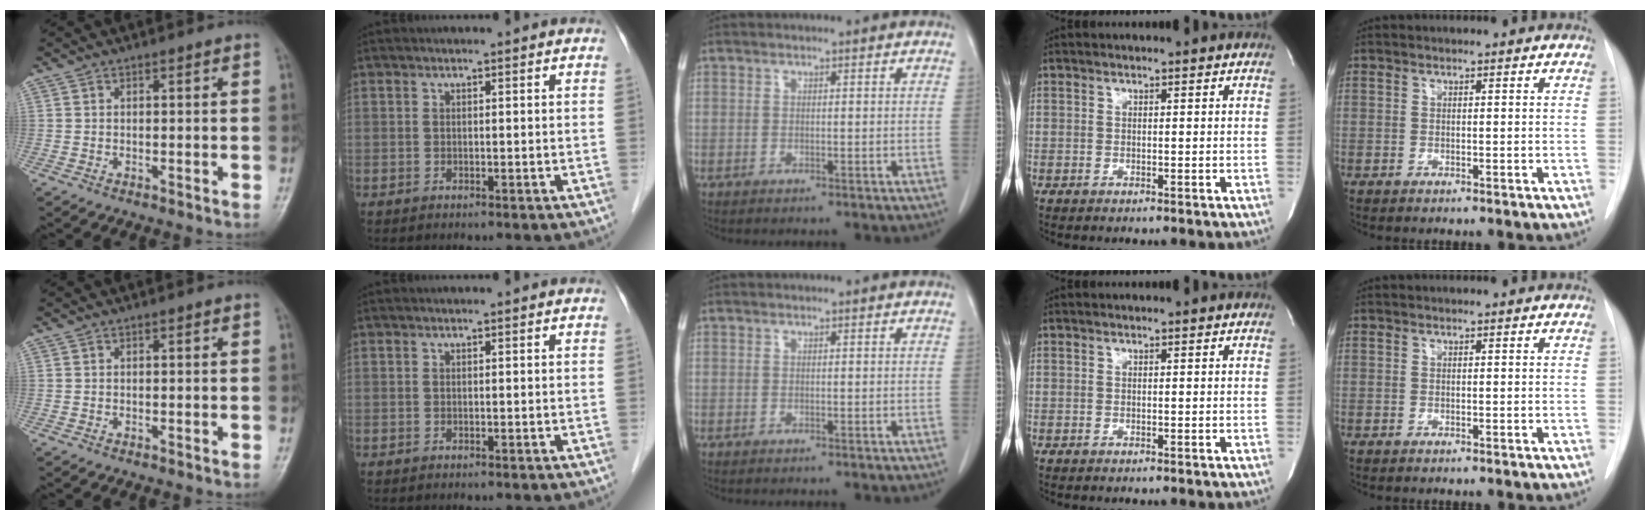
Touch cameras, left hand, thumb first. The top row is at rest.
{}